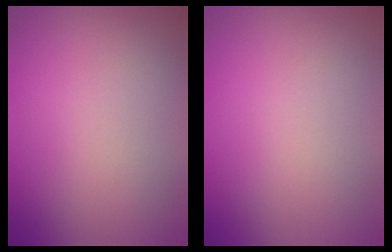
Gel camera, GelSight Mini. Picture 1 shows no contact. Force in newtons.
{"total": 0.0}